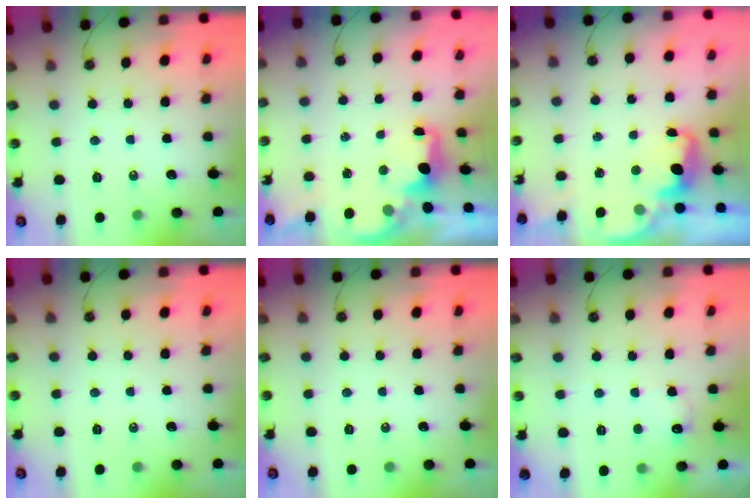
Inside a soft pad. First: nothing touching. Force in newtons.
{"total": 1.9, "press": 1.8, "slide": 0.7}
{"total": 2.3, "press": 2.3, "slide": 0.5}
{"total": 0.0}
{"total": 0.0}
{"total": 7.0, "press": 6.9, "slide": 1.3}